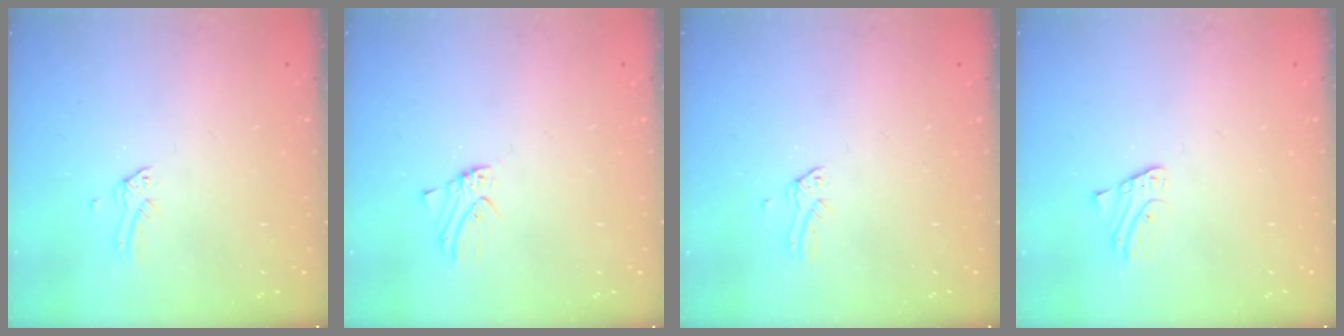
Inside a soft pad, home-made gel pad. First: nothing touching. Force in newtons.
{"total": 0.0}
{"total": 0.0}
{"total": 1.4, "press": 1.4, "slide": 0.1}